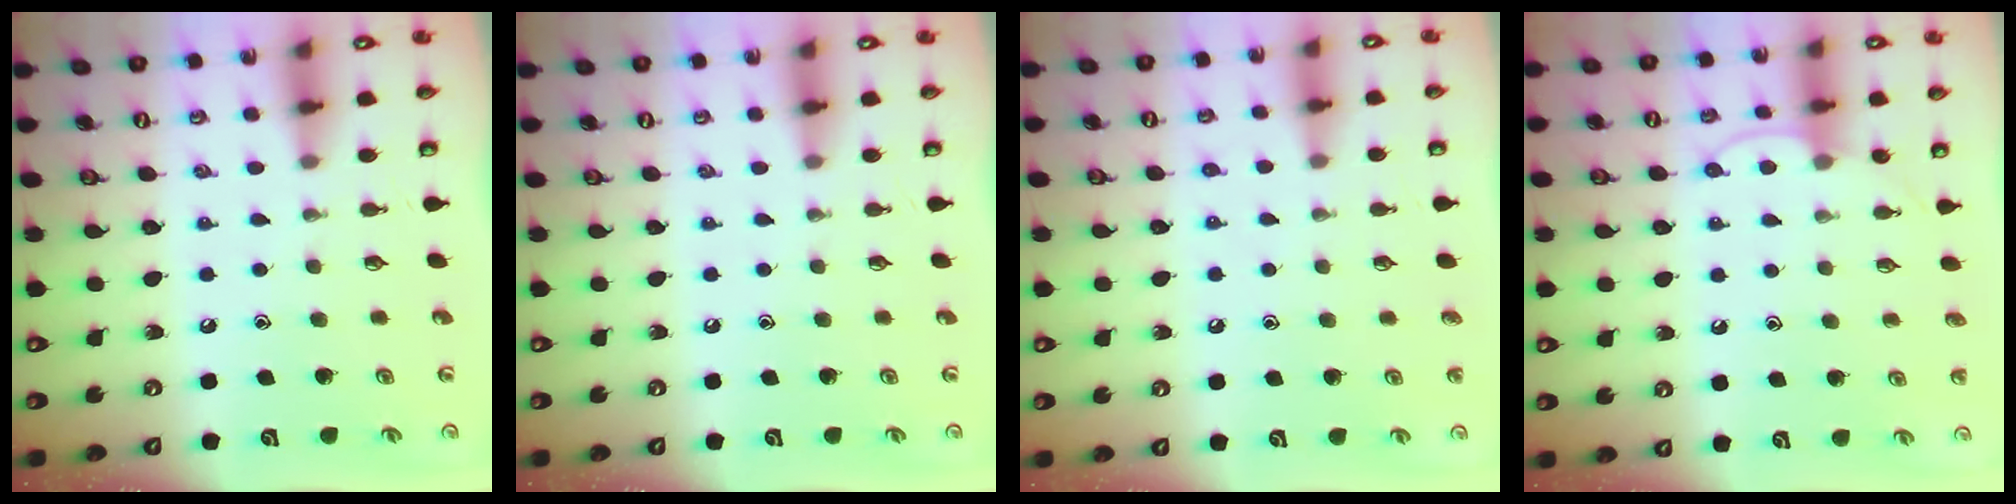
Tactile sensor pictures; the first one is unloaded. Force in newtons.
{"total": 0.0}
{"total": 5.2, "press": 5.1, "slide": 0.6}
{"total": 8.2, "press": 8.2, "slide": 0.5}